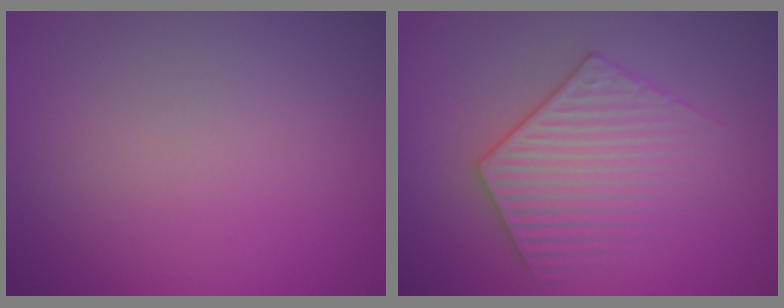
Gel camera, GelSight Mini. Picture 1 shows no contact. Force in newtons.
{"total": 3.6, "press": 3.5, "slide": 0.5}